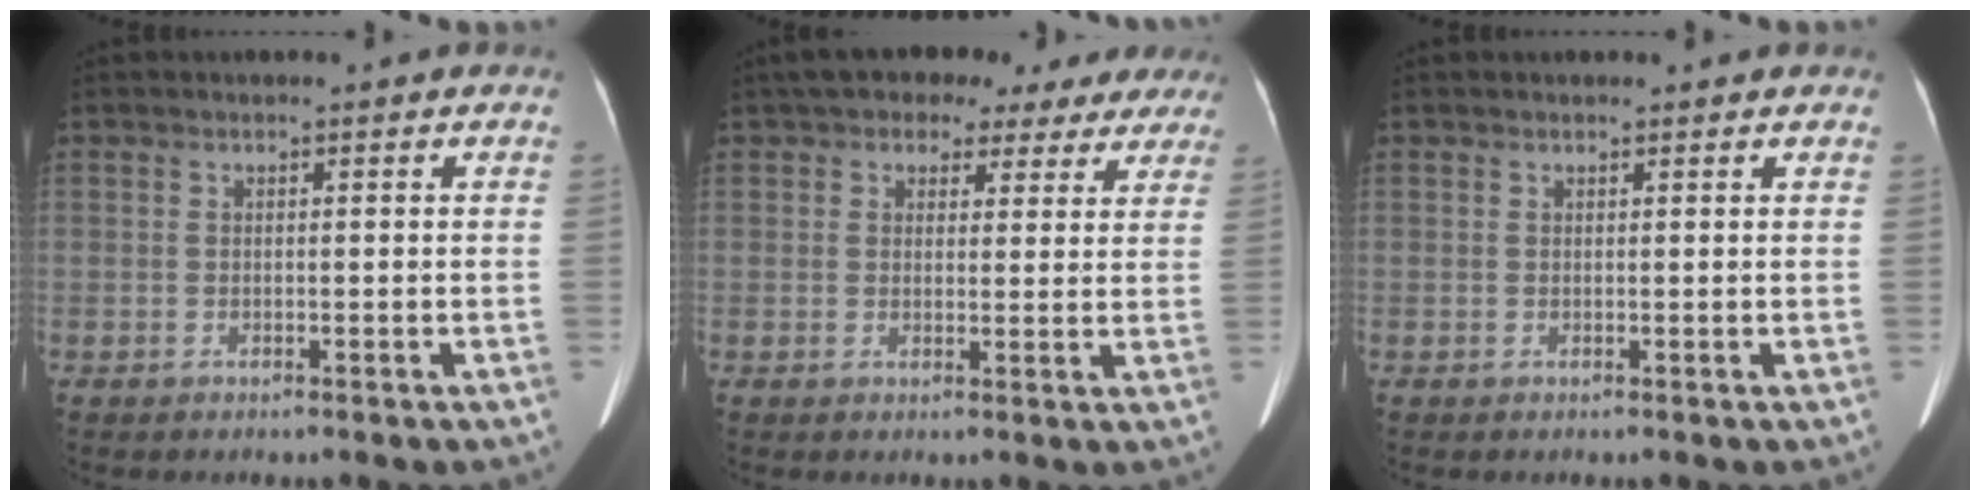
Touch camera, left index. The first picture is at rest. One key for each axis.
{"total": 12.1, "fx": 9.4, "fy": 6.1, "fz": 4.5, "tx": -0.034, "ty": 0.025, "tz": 0.106}
{"total": 2.0, "fx": 1.8, "fy": 0.4, "fz": 0.7, "tx": -0.010, "ty": 0.003, "tz": 0.018}